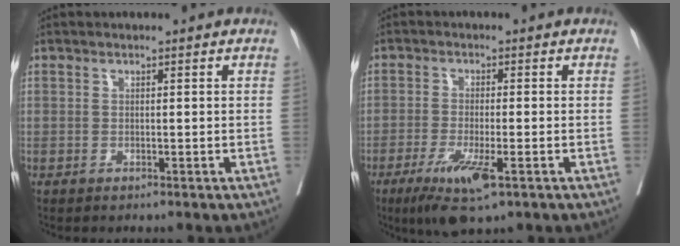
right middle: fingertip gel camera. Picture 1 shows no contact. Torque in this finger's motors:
{"motor_torque": [1.21, -0.81, 0.35, 0.12]}